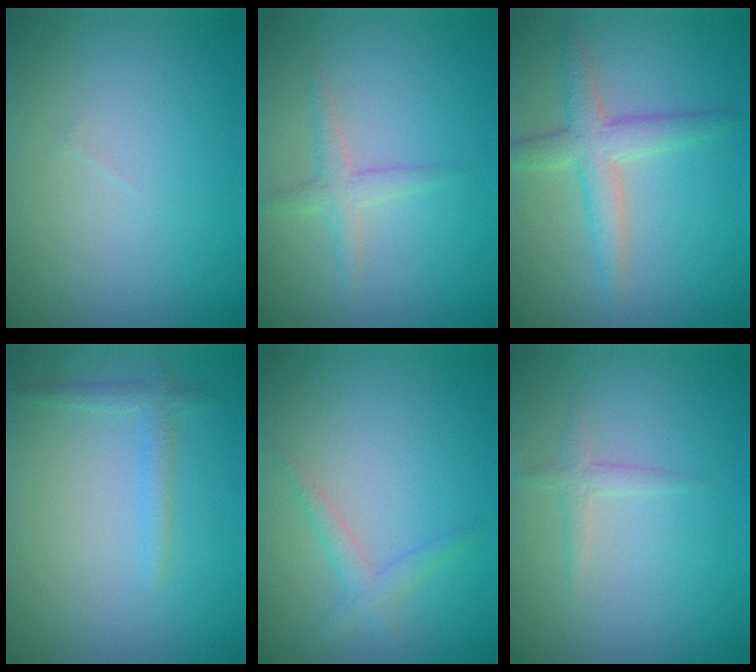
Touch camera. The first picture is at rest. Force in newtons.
{"total": 1.9, "press": 1.9, "slide": 0.1}
{"total": 3.6, "press": 3.6, "slide": 0.3}
{"total": 1.4, "press": 1.4, "slide": 0.1}
{"total": 1.7, "press": 1.7, "slide": 0.1}
{"total": 1.1, "press": 1.1, "slide": 0.1}